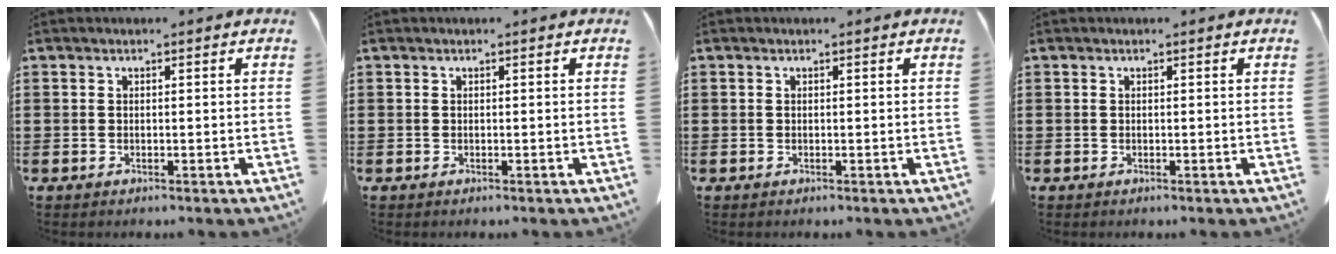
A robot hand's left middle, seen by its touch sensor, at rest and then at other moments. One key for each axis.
{"total": 0.0}
{"total": 0.0}
{"total": 0.0}